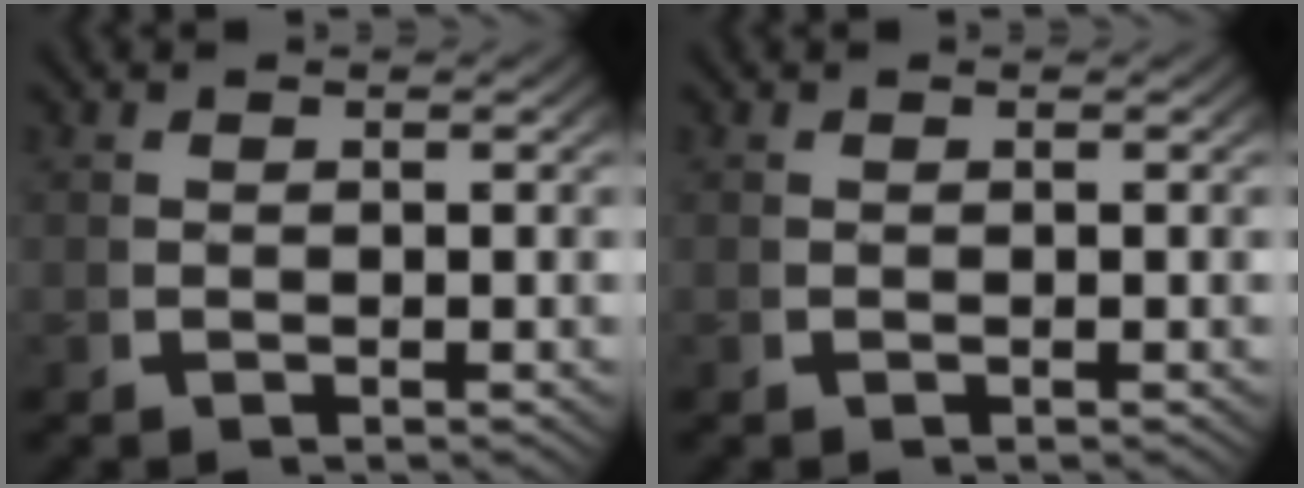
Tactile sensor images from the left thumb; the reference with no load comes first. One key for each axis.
{"total": 0.0}